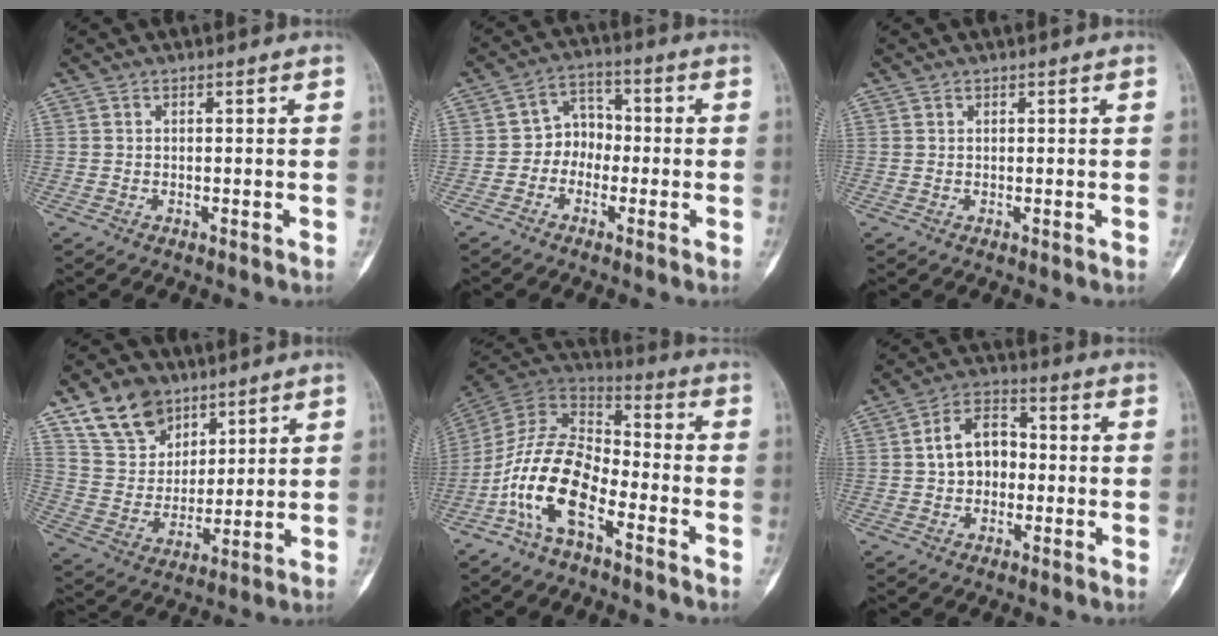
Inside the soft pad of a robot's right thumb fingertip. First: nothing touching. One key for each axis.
{"total": 5.9, "fx": -1.4, "fy": 4.9, "fz": 2.9, "tx": -0.011, "ty": 0.025, "tz": -0.040}
{"total": 0.0}
{"total": 13.3, "fx": 8.6, "fy": 9.0, "fz": 4.7, "tx": -0.054, "ty": -0.039, "tz": 0.168}
{"total": 15.2, "fx": -6.9, "fy": 7.4, "fz": 11.3, "tx": -0.211, "ty": 0.068, "tz": -0.139}
{"total": 8.8, "fx": -0.1, "fy": 6.4, "fz": 6.0, "tx": -0.077, "ty": 0.026, "tz": -0.011}